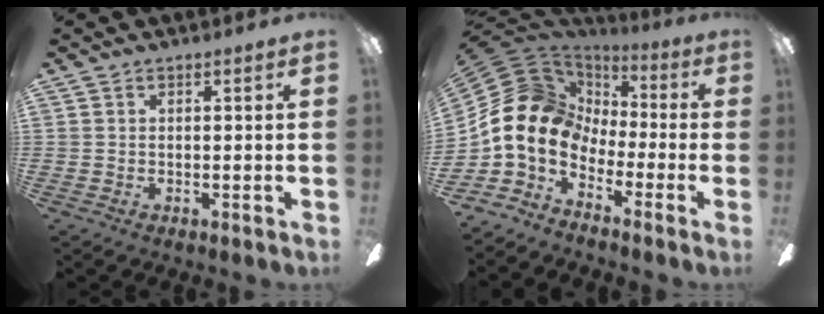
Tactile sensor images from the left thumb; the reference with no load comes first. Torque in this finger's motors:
{"motor_torque": [0.12, 3.82, 0.95, 1.82, 0.14]}